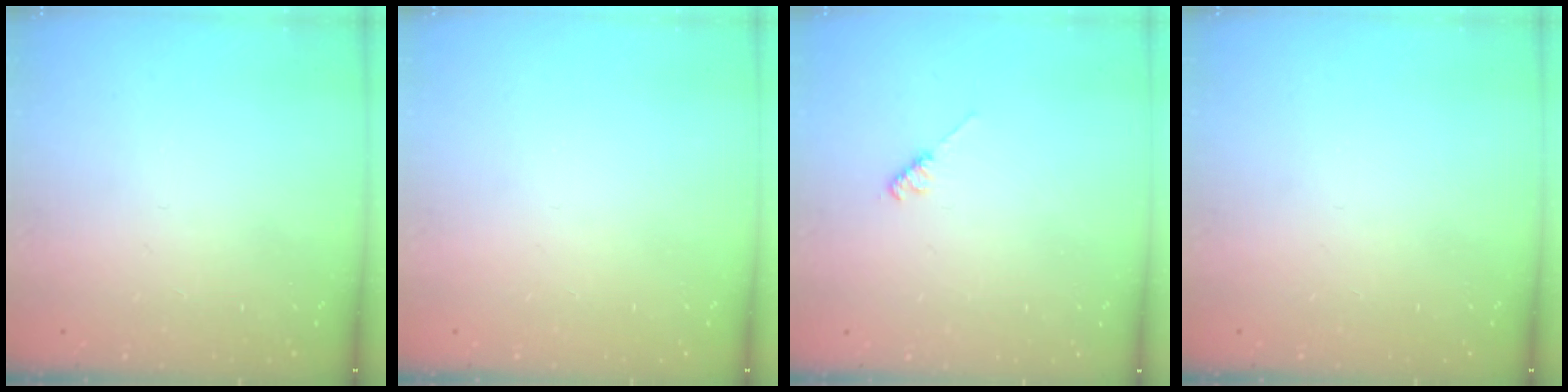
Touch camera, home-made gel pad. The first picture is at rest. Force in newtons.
{"total": 0.0}
{"total": 2.6, "press": 2.5, "slide": 0.4}
{"total": 0.0}